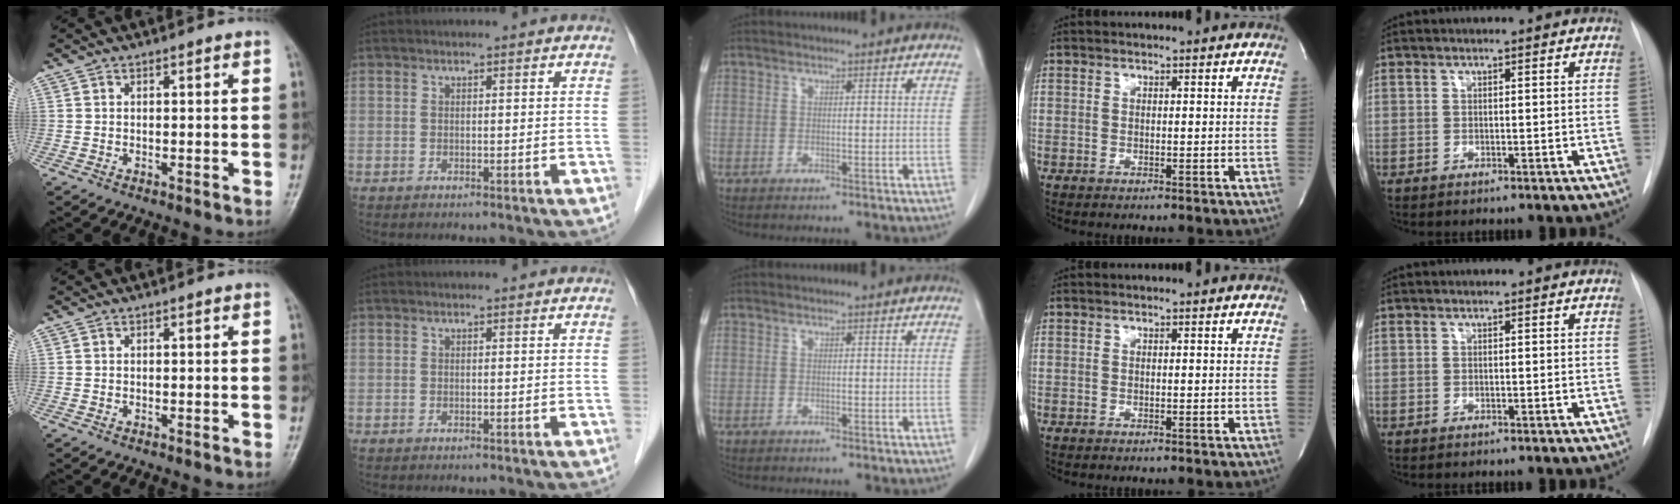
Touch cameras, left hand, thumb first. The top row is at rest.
{}